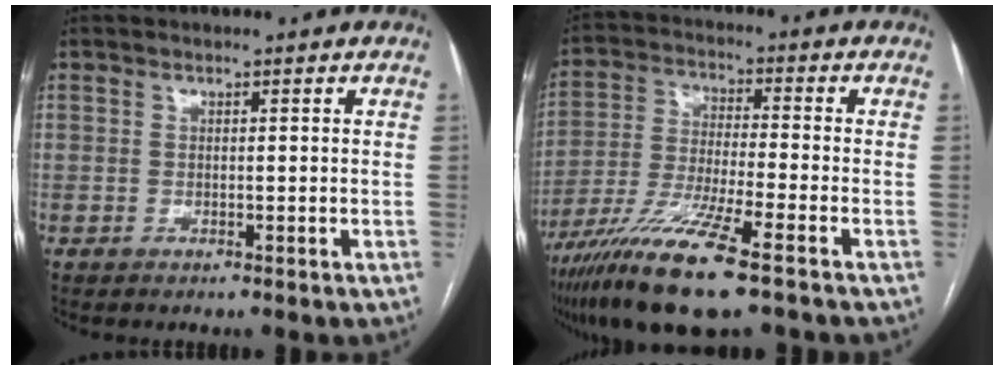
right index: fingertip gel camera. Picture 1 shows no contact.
{"total": 13.9, "force": [-8.8, 0.6, 10.8], "torque": [-0.221, -0.037, -0.165]}